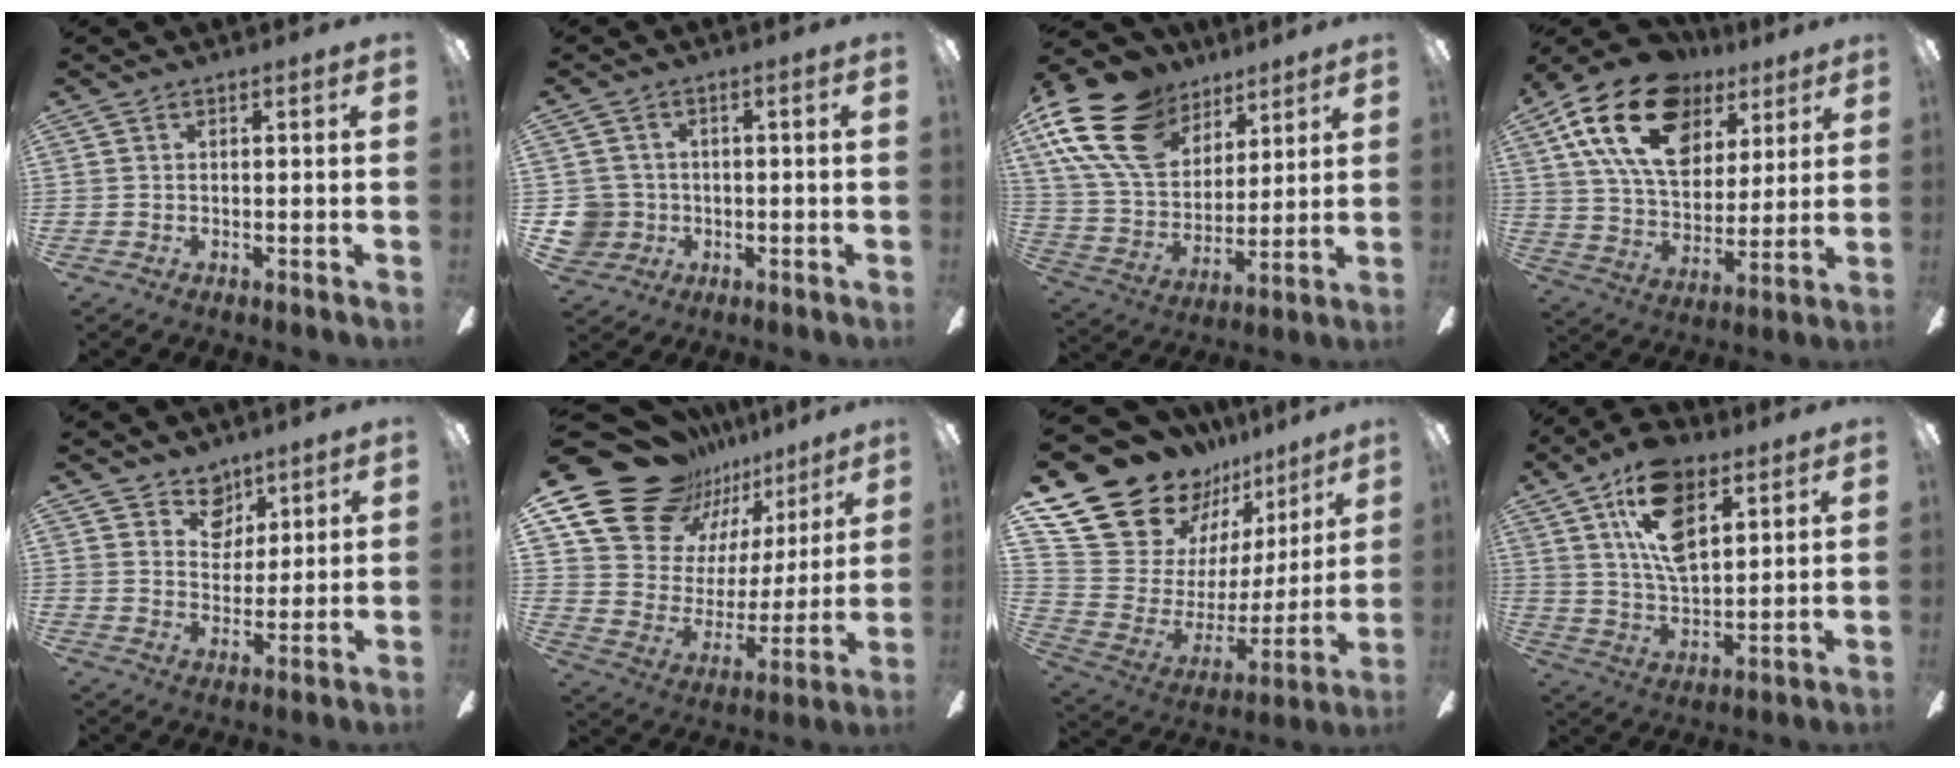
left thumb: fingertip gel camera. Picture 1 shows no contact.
{"total": 6.2, "force": [-0.4, 6.1, 1.3], "torque": [-0.049, 0.010, -0.004]}
{"total": 21.7, "force": [12.4, 13.3, 11.7], "torque": [-0.252, -0.051, 0.230]}
{"total": 23.0, "force": [11.1, 14.7, 13.7], "torque": [-0.240, -0.035, 0.199]}
{"total": 7.3, "force": [5.2, 4.9, 1.1], "torque": [-0.018, -0.029, 0.097]}
{"total": 21.9, "force": [16.5, 12.6, 6.7], "torque": [-0.122, -0.119, 0.319]}
{"total": 21.4, "force": [16.6, 11.9, 6.6], "torque": [-0.128, -0.127, 0.324]}
{"total": 15.8, "force": [8.1, 8.6, 10.5], "torque": [-0.184, -0.008, 0.149]}